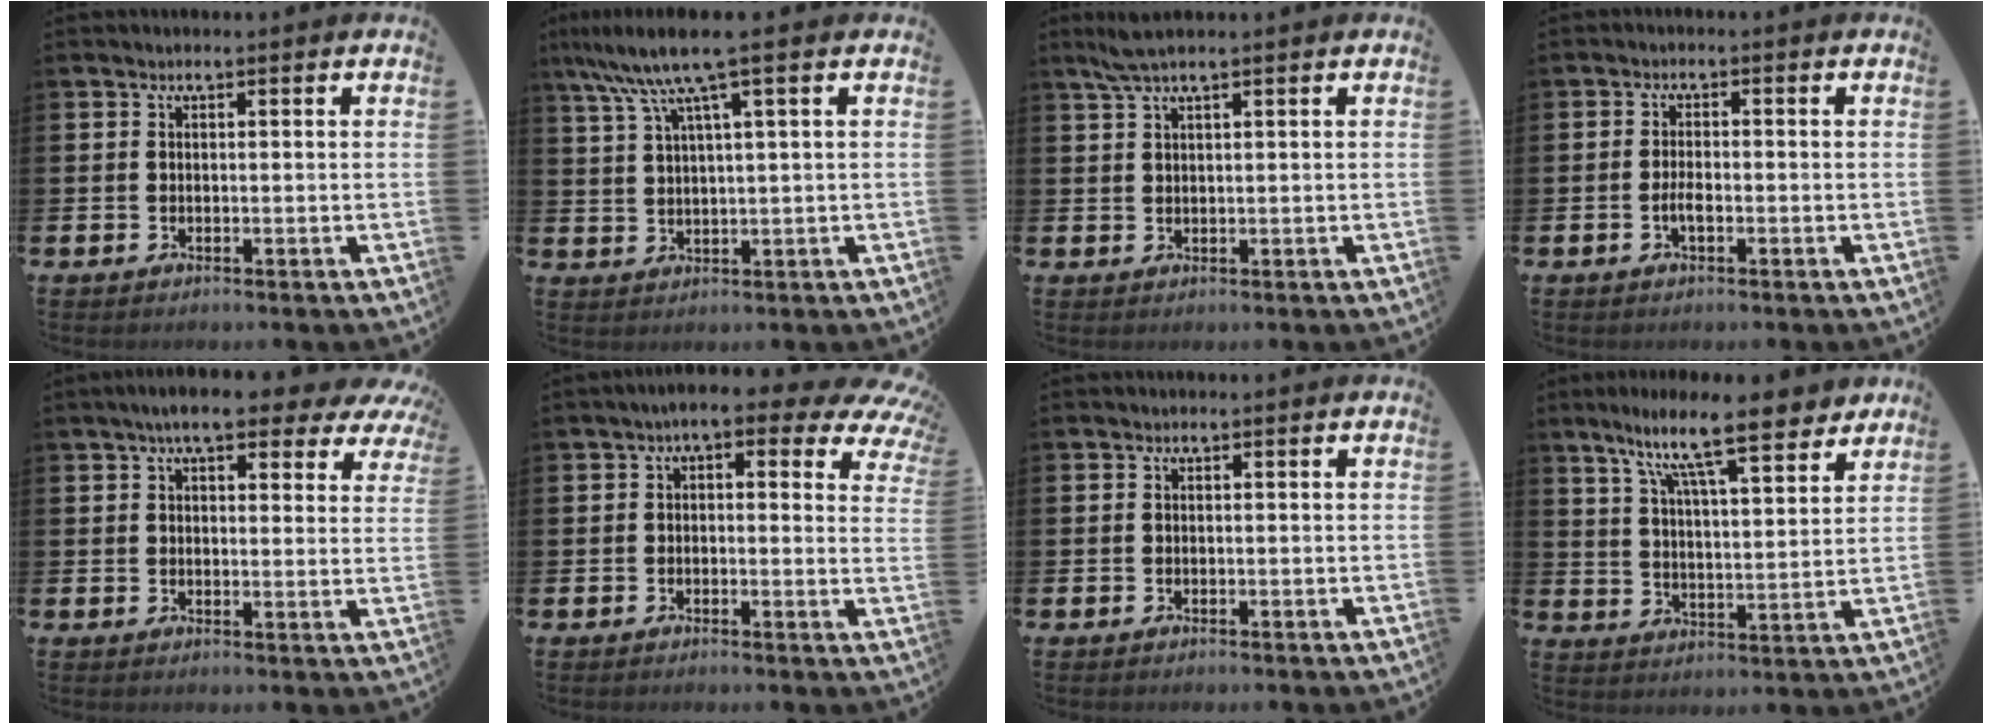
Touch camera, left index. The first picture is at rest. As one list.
[{"total": 7.7, "force": [4.8, 0.7, 6.0], "torque": [-0.134, -0.002, 0.083]}, {"total": 2.6, "force": [2.0, 0.1, 1.8], "torque": [-0.045, 0.007, 0.037]}, {"total": 1.9, "force": [-0.7, 0.7, 1.7], "torque": [-0.029, 0.000, -0.014]}, {"total": 7.0, "force": [5.5, 2.0, 3.7], "torque": [-0.071, -0.012, 0.095]}, {"total": 4.3, "force": [2.3, 1.9, 3.2], "torque": [-0.061, -0.012, 0.031]}, {"total": 0.0}, {"total": 12.3, "force": [9.9, 2.1, 7.1], "torque": [-0.147, -0.049, 0.167]}]